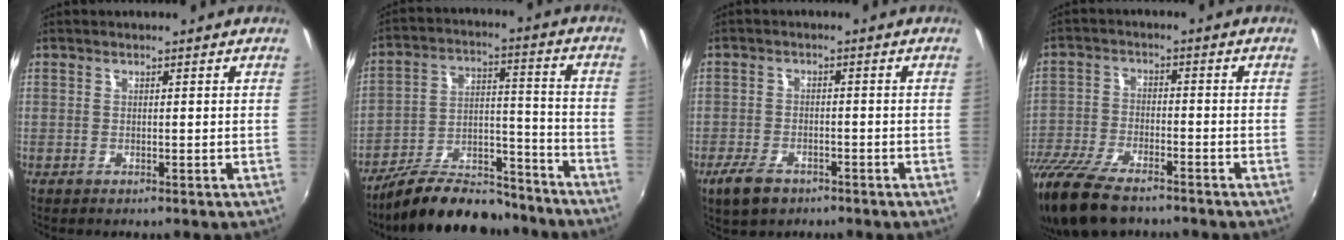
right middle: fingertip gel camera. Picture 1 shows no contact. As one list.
[{"total": 18.3, "force": [-15.3, 5.9, 8.0], "torque": [-0.146, 0.016, -0.231]}, {"total": 6.1, "force": [-4.1, 3.1, 3.3], "torque": [-0.089, -0.011, -0.072]}, {"total": 16.2, "force": [-12.6, 5.4, 8.6], "torque": [-0.206, -0.040, -0.231]}]